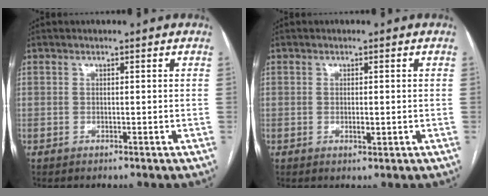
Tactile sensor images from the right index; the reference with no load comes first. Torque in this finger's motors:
{"motor_torque": [0.08, 0.14, 0.01, 0.00]}